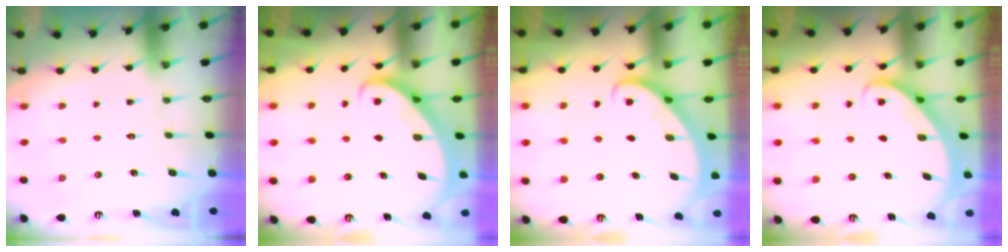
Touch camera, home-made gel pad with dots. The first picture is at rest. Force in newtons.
{"total": 2.3, "press": 2.3, "slide": 0.3}
{"total": 2.8, "press": 2.8, "slide": 0.2}
{"total": 2.0, "press": 2.0, "slide": 0.2}